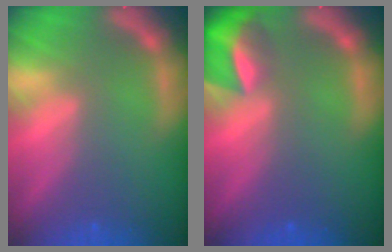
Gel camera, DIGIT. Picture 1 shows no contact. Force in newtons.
{"total": 5.5}